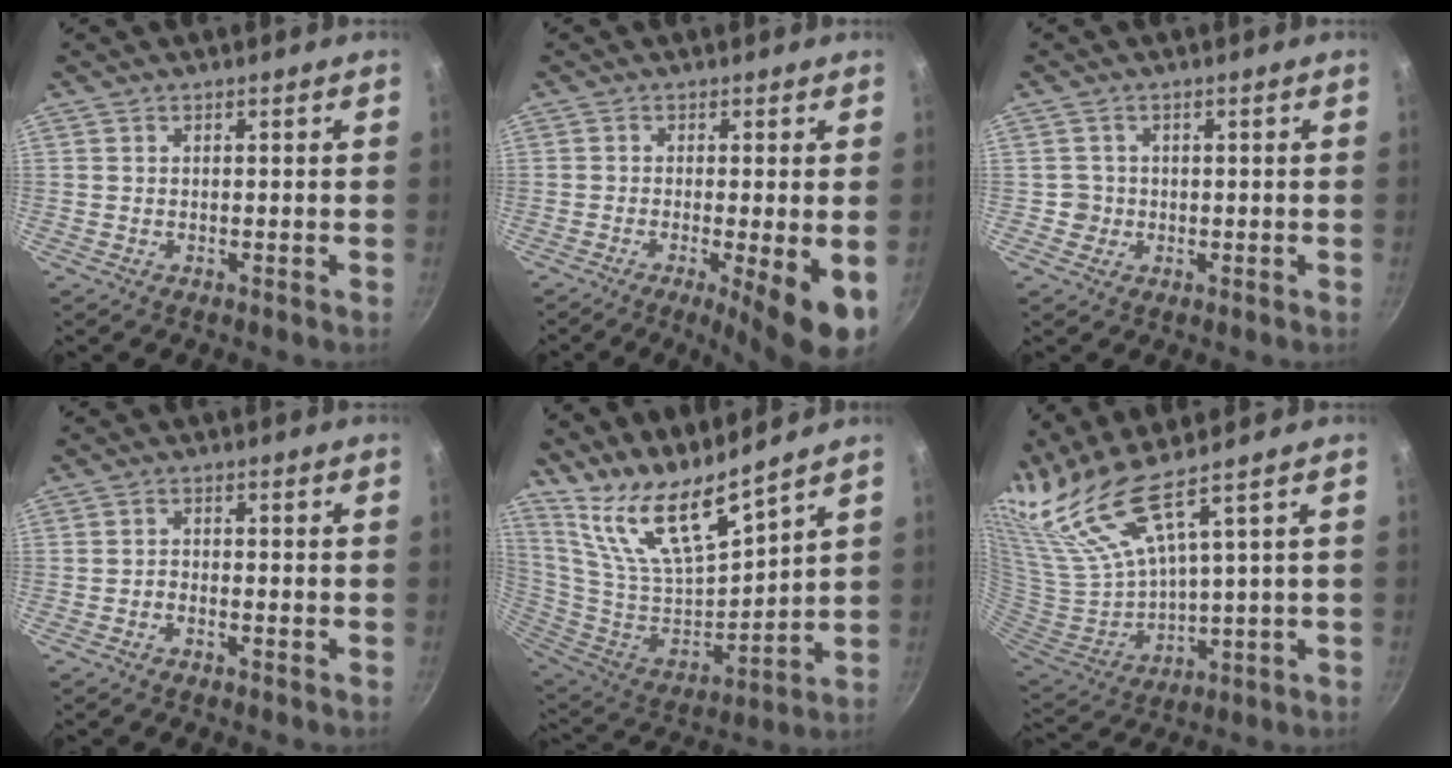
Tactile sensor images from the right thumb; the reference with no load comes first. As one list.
[{"total": 8.9, "force": [-2.4, 1.3, 8.5], "torque": [-0.120, -0.007, -0.032]}, {"total": 2.1, "force": [-0.1, 2.1, 0.1], "torque": [0.016, 0.007, -0.001]}, {"total": 1.6, "force": [-1.2, 0.7, 0.9], "torque": [-0.019, 0.013, -0.024]}, {"total": 16.7, "force": [13.7, 3.2, 9.0], "torque": [-0.152, -0.114, 0.277]}, {"total": 13.6, "force": [10.2, 1.2, 8.9], "torque": [-0.179, -0.060, 0.226]}]